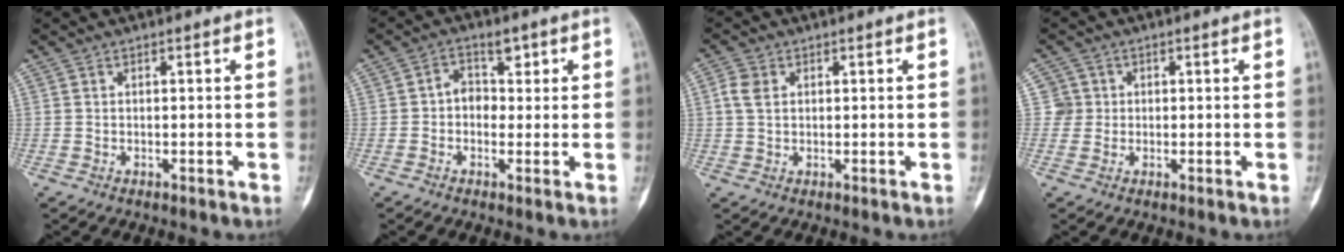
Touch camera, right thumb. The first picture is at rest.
{"total": 4.3, "force": [0.6, 3.4, 2.5], "torque": [-0.011, 0.010, 0.002]}
{"total": 3.5, "force": [1.0, 2.6, 2.2], "torque": [-0.043, 0.005, 0.020]}
{"total": 2.8, "force": [0.5, 2.8, -0.3], "torque": [0.031, 0.006, 0.003]}